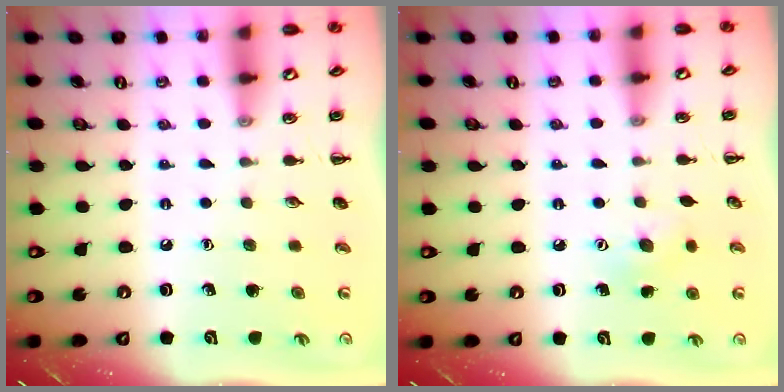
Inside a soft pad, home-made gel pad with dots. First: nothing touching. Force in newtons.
{"total": 6.4, "press": 6.2, "slide": 1.4}